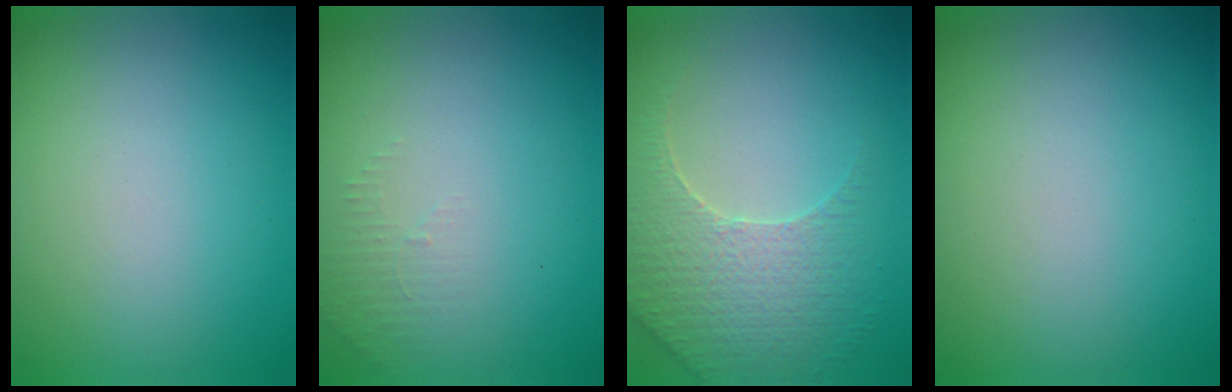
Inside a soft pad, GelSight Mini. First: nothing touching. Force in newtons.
{"total": 1.3, "press": 1.2, "slide": 0.3}
{"total": 3.8, "press": 3.7, "slide": 0.9}
{"total": 0.0}